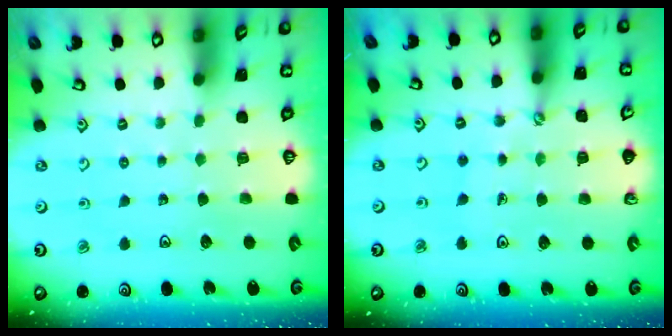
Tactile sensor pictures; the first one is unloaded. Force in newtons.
{"total": 2.4, "press": 2.0, "slide": 1.3}